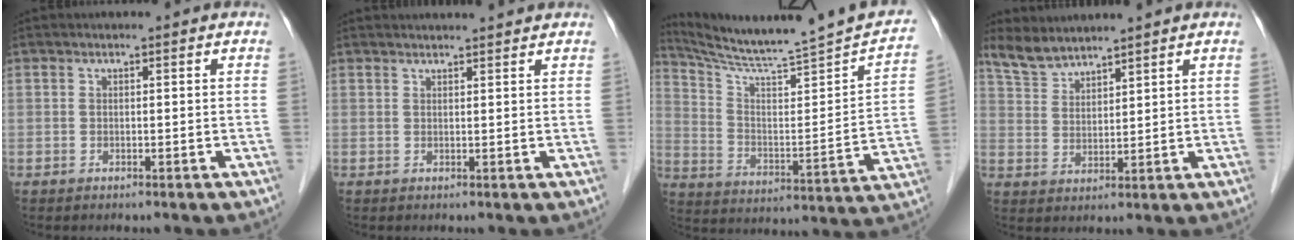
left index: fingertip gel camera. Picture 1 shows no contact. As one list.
[{"total": 5.3, "force": [5.1, 0.0, 1.3], "torque": [-0.015, 0.022, 0.057]}, {"total": 19.7, "force": [17.9, -1.1, 8.3], "torque": [-0.137, -0.065, 0.259]}, {"total": 5.0, "force": [4.8, 0.7, 0.9], "torque": [-0.030, 0.009, 0.105]}]